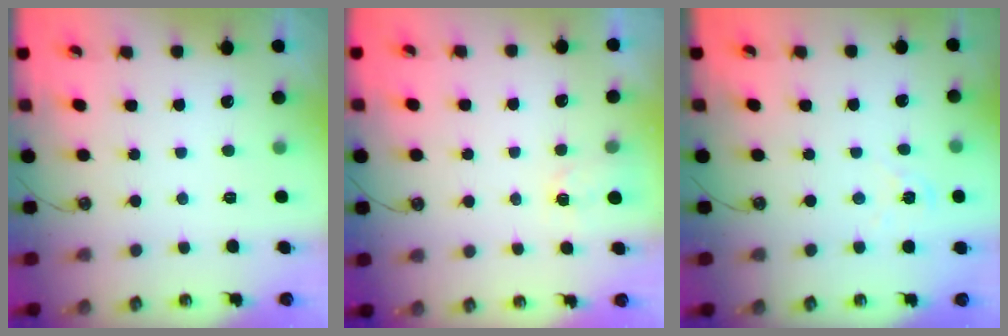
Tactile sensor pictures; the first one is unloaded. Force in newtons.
{"total": 1.8, "press": 1.8, "slide": 0.3}
{"total": 4.3, "press": 4.3, "slide": 0.4}